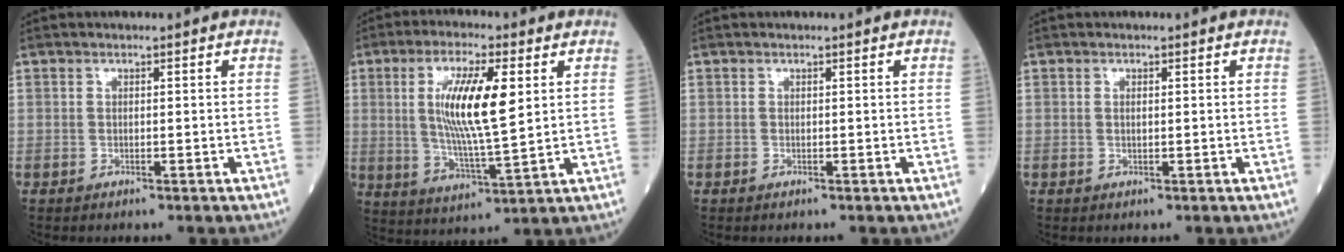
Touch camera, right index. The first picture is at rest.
{"total": 12.1, "force": [2.8, 1.6, 11.6], "torque": [-0.227, -0.002, 0.053]}
{"total": 0.0}
{"total": 0.6, "force": [0.2, 0.1, 0.5], "torque": [-0.015, -0.001, 0.006]}